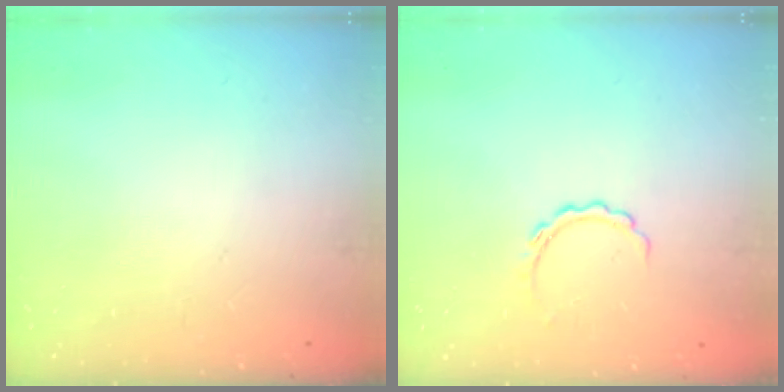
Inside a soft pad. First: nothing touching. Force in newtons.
{"total": 5.2, "press": 5.2, "slide": 0.8}